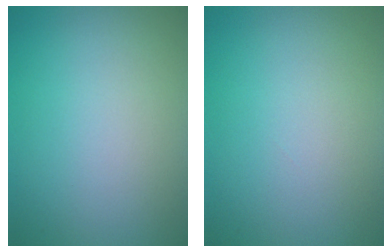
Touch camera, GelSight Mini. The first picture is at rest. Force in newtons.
{"total": 0.0}